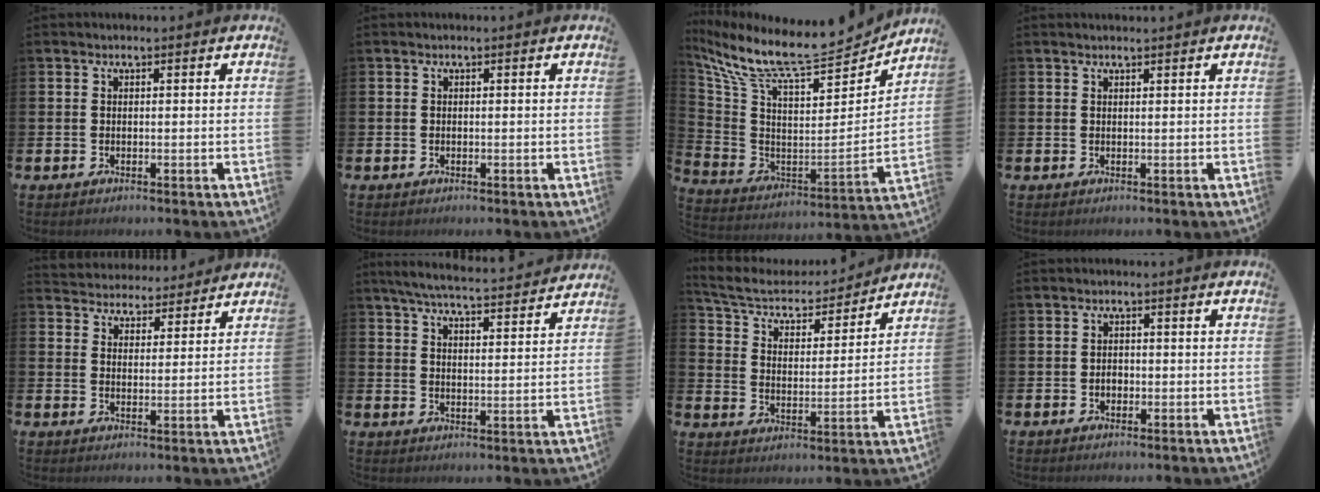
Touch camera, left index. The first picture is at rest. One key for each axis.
{"total": 0.0}
{"total": 12.1, "fx": 10.6, "fy": 2.1, "fz": 5.5, "tx": -0.143, "ty": -0.078, "tz": 0.179}
{"total": 0.7, "fx": 0.7, "fy": 0.0, "fz": 0.1, "tx": 0.001, "ty": -0.001, "tz": 0.012}
{"total": 4.4, "fx": 4.2, "fy": 1.1, "fz": -0.6, "tx": -0.001, "ty": -0.031, "tz": 0.074}
{"total": 6.3, "fx": 6.0, "fy": 0.3, "fz": 1.7, "tx": -0.047, "ty": -0.041, "tz": 0.104}
{"total": 6.9, "fx": 6.4, "fy": 1.9, "fz": 1.9, "tx": -0.070, "ty": -0.052, "tz": 0.107}
{"total": 1.5, "fx": -0.4, "fy": 1.1, "fz": 0.8, "tx": -0.003, "ty": 0.001, "tz": -0.013}